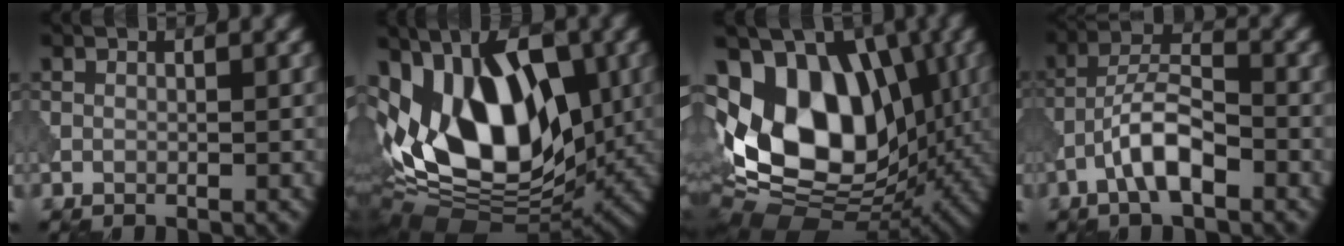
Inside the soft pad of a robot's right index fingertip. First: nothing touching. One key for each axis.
{"total": 14.9, "fx": 1.8, "fy": 9.2, "fz": 11.6, "tx": -0.204, "ty": -0.005, "tz": 0.017}
{"total": 16.8, "fx": 1.1, "fy": 11.5, "fz": 12.2, "tx": -0.212, "ty": 0.007, "tz": 0.020}
{"total": 5.1, "fx": -2.6, "fy": 1.7, "fz": 4.1, "tx": -0.071, "ty": 0.015, "tz": -0.053}